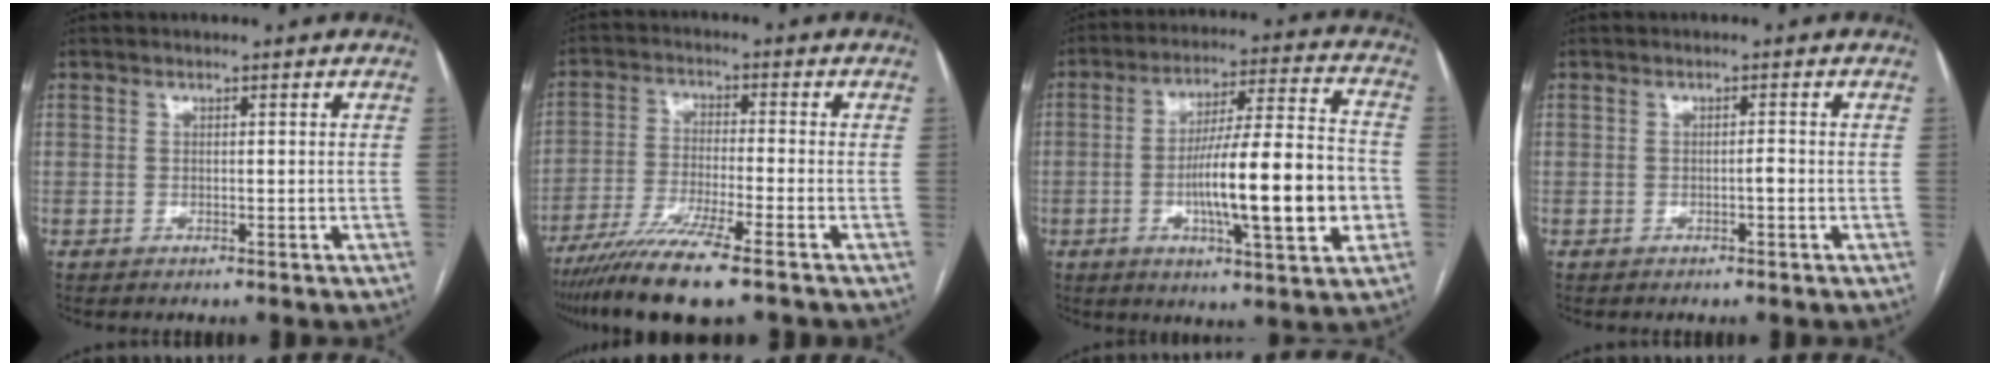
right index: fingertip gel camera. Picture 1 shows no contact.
{"total": 11.9, "force": [-8.5, 0.2, 8.3], "torque": [-0.152, -0.031, -0.146]}
{"total": 17.4, "force": [-3.3, 2.0, 17.0], "torque": [-0.273, 0.007, -0.048]}
{"total": 0.9, "force": [-0.4, 0.1, 0.8], "torque": [-0.013, 0.002, -0.008]}